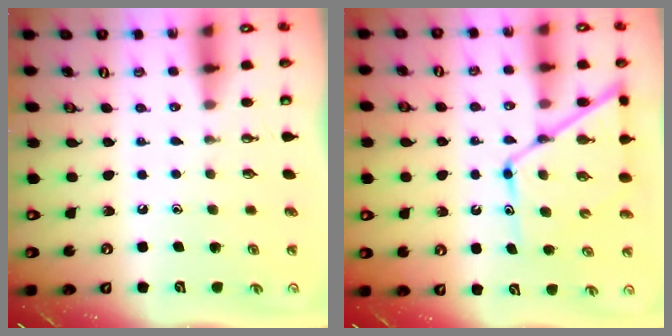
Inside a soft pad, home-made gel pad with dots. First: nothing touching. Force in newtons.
{"total": 14.3, "press": 14.3, "slide": 1.3}